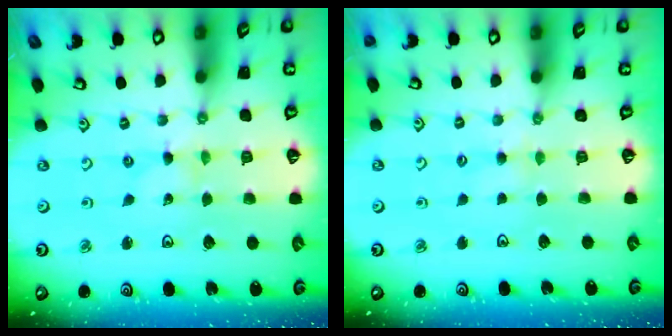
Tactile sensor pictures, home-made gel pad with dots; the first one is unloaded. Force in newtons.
{"total": 2.6, "press": 2.6, "slide": 0.4}